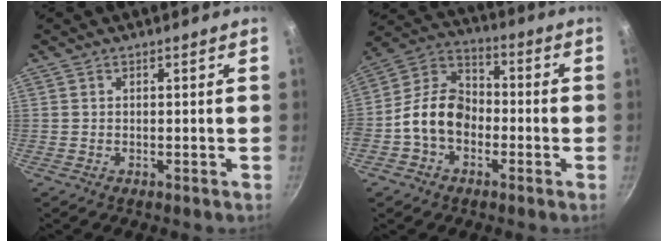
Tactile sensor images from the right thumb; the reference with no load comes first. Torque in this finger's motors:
{"motor_torque": [1.53, 1.75, 1.16, -0.55, 0.17]}